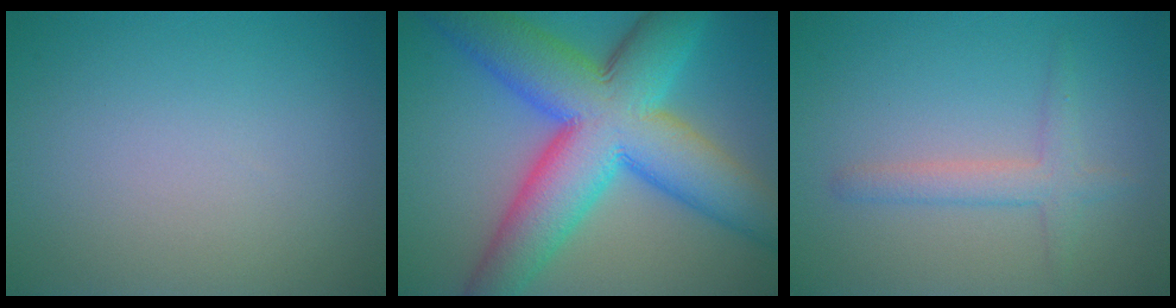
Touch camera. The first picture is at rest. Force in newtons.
{"total": 14.2, "press": 14.2, "slide": 0.2}
{"total": 2.4, "press": 2.4, "slide": 0.0}